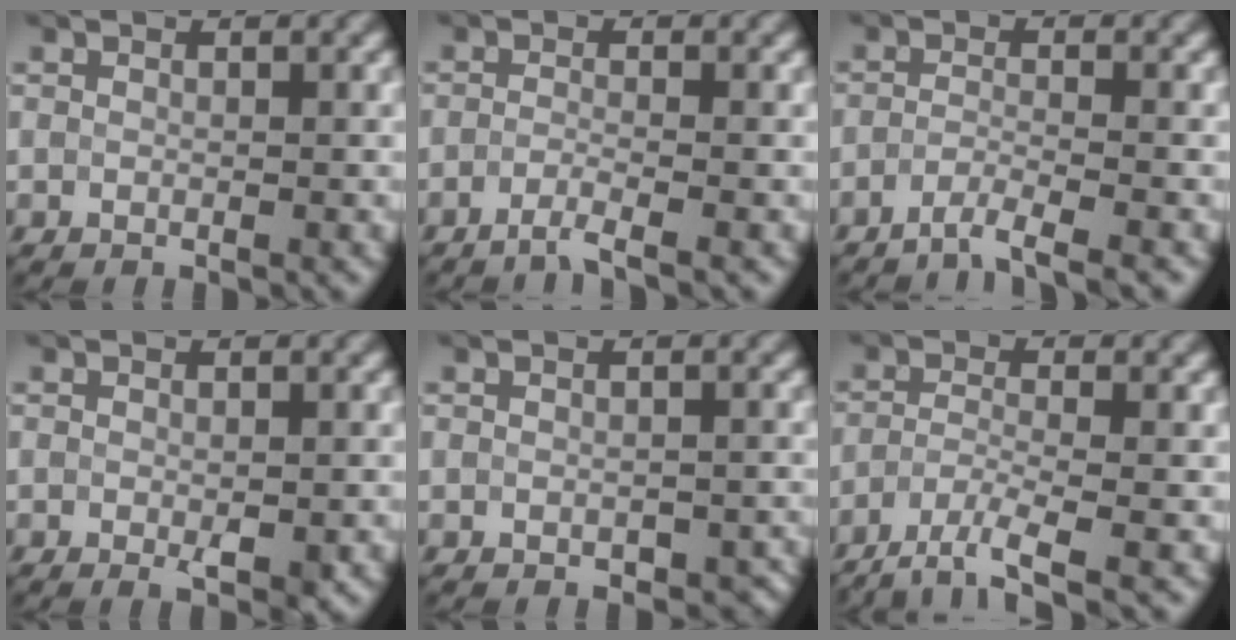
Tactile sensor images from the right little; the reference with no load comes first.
{"total": 2.0, "force": [-1.9, -0.2, 0.5], "torque": [-0.005, -0.001, -0.047]}
{"total": 2.7, "force": [-2.6, -0.1, 0.6], "torque": [-0.008, 0.000, -0.058]}
{"total": 1.8, "force": [-1.0, 0.2, 1.4], "torque": [-0.032, -0.005, -0.012]}
{"total": 3.4, "force": [-1.8, 2.1, 1.9], "torque": [-0.013, -0.008, -0.010]}
{"total": 3.5, "force": [-3.1, 0.2, 1.6], "torque": [-0.032, -0.008, -0.064]}